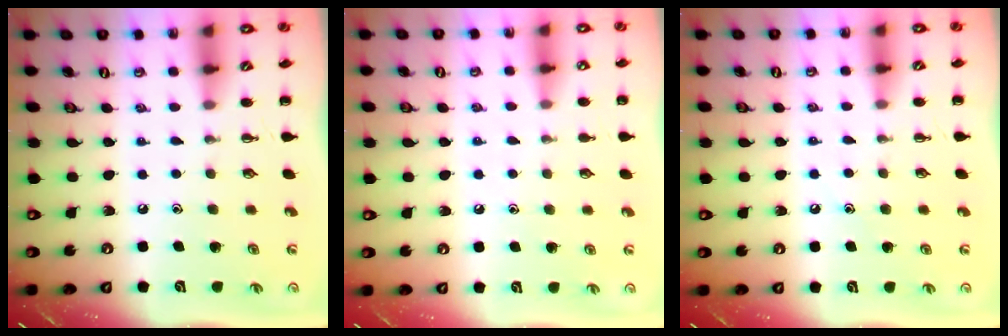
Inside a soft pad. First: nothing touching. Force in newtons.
{"total": 5.1, "press": 4.8, "slide": 1.6}
{"total": 6.3, "press": 6.0, "slide": 1.8}